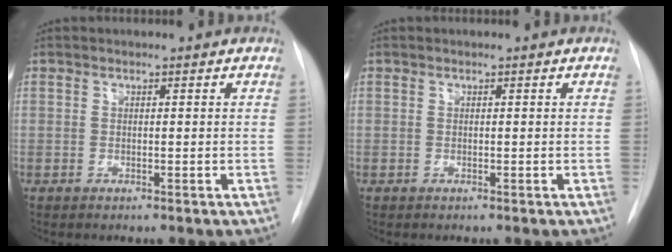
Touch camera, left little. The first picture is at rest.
{"total": 0.0}